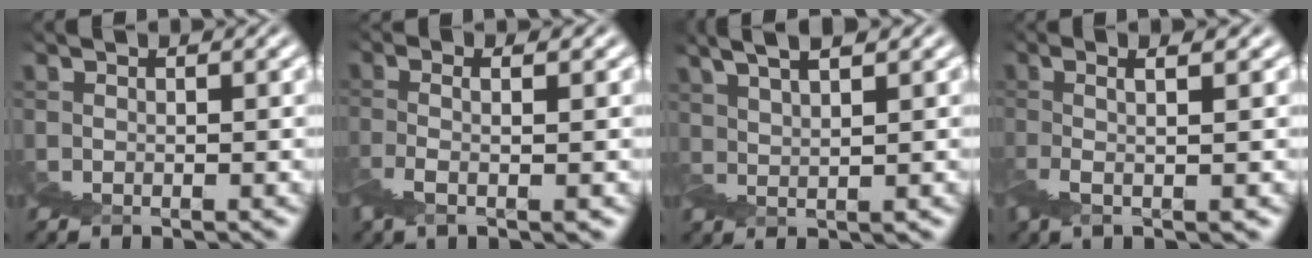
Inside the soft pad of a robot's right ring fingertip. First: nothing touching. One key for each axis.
{"total": 4.1, "fx": 1.3, "fy": -3.8, "fz": -0.7, "tx": 0.017, "ty": 0.032, "tz": 0.011}
{"total": 3.9, "fx": 2.4, "fy": -2.7, "fz": 1.7, "tx": -0.015, "ty": 0.035, "tz": 0.033}
{"total": 5.4, "fx": 1.9, "fy": -4.7, "fz": -1.7, "tx": 0.038, "ty": 0.040, "tz": 0.023}